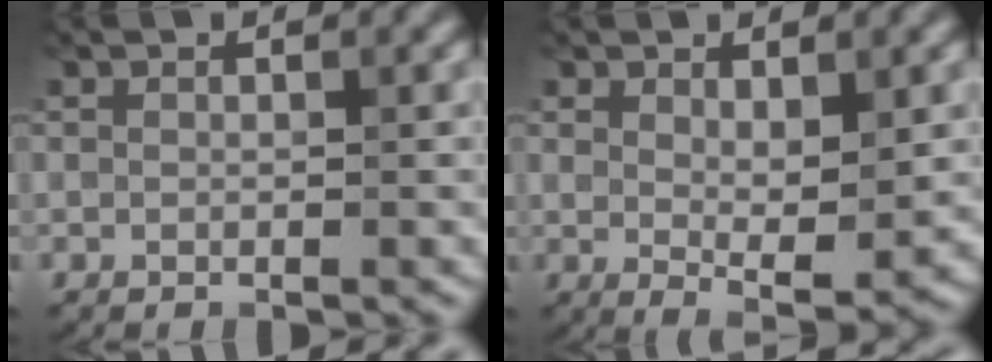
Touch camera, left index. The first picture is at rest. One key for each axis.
{"total": 3.9, "fx": 0.7, "fy": 1.4, "fz": 3.6, "tx": -0.058, "ty": -0.011, "tz": 0.019}